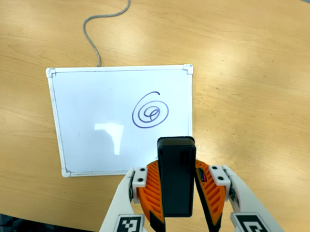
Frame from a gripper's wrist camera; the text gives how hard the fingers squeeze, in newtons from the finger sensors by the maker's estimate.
{"total": 7.8, "left": 6.2, "right": 9.3}